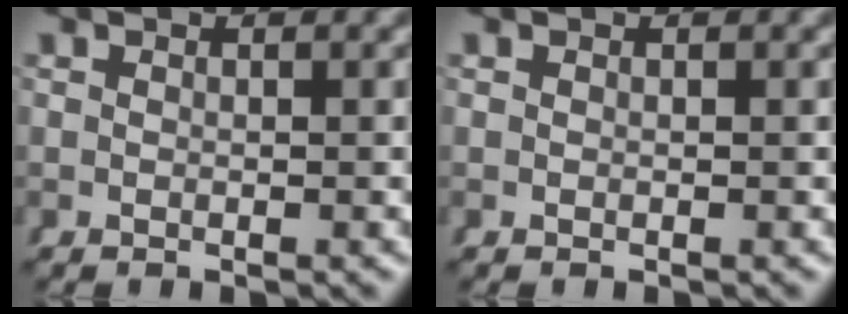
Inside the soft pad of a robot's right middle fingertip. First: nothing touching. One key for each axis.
{"total": 0.0}